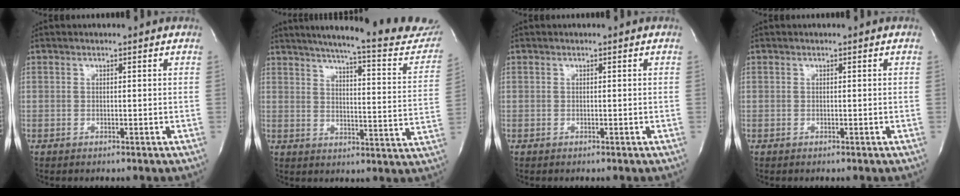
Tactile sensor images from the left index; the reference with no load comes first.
{"total": 25.0, "force": [22.1, 2.5, 11.6], "torque": [-0.169, -0.063, 0.262]}
{"total": 0.0}
{"total": 0.0}